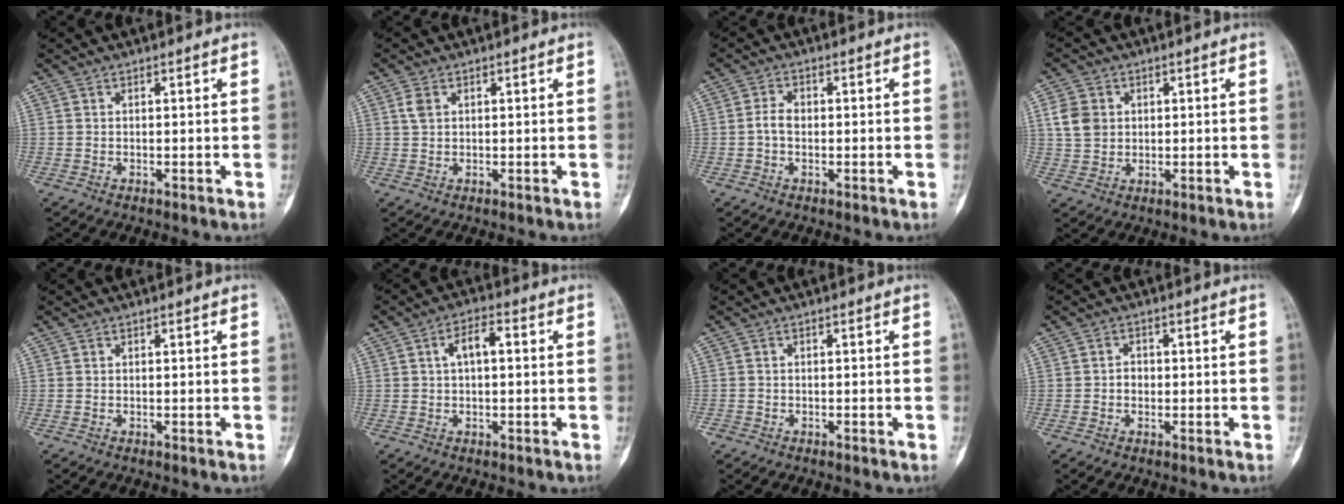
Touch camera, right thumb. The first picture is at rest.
{"total": 2.0, "force": [0.8, 1.3, 1.4], "torque": [-0.029, 0.006, 0.019]}
{"total": 2.8, "force": [-0.4, 1.9, 2.1], "torque": [-0.037, 0.010, -0.012]}
{"total": 5.6, "force": [1.2, 4.6, 2.9], "torque": [-0.040, 0.000, 0.023]}
{"total": 0.0}
{"total": 4.9, "force": [0.8, 2.3, 4.3], "torque": [-0.074, 0.017, 0.006]}
{"total": 1.0, "force": [-0.7, 0.7, 0.0], "torque": [0.002, 0.003, -0.017]}
{"total": 1.8, "force": [-0.3, 1.5, 0.9], "torque": [-0.004, 0.006, -0.008]}